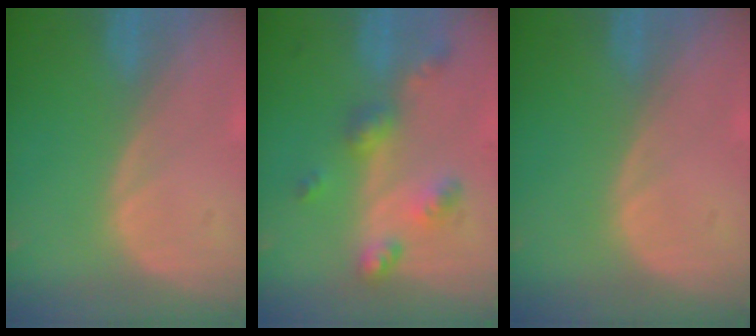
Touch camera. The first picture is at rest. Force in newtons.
{"total": 6.3, "press": 5.6, "slide": 3.0}
{"total": 0.0}